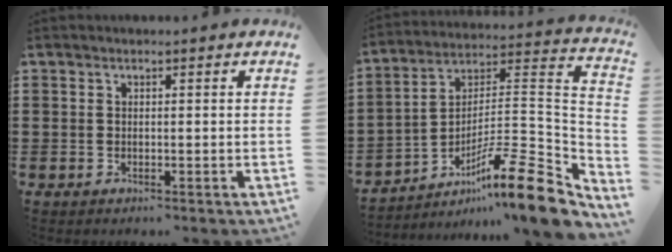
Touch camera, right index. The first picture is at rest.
{"total": 13.7, "force": [-8.8, 1.6, 10.3], "torque": [-0.143, 0.011, -0.160]}